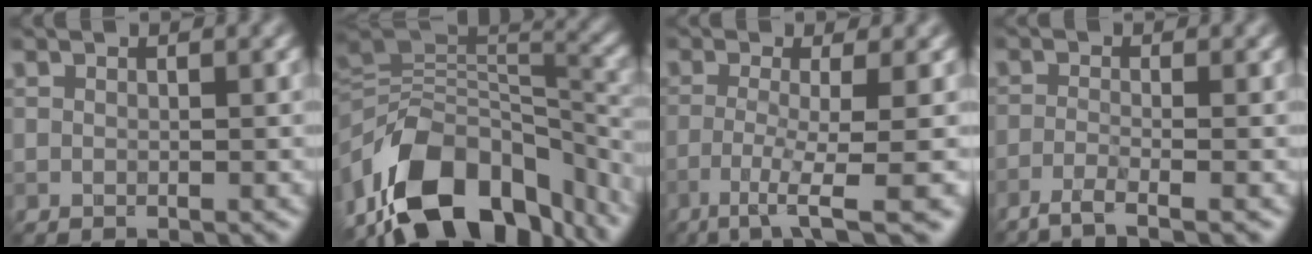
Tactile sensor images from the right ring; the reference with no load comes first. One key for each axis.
{"total": 13.9, "fx": -6.7, "fy": 8.1, "fz": 9.2, "tx": -0.172, "ty": 0.013, "tz": -0.110}
{"total": 5.7, "fx": -2.6, "fy": 0.8, "fz": 5.0, "tx": -0.083, "ty": -0.003, "tz": -0.053}
{"total": 2.7, "fx": -1.9, "fy": 0.4, "fz": 1.9, "tx": -0.033, "ty": -0.004, "tz": -0.053}